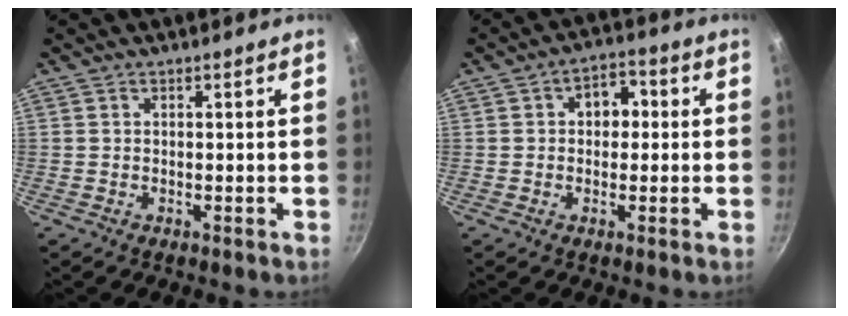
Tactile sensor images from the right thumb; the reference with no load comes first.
{"total": 6.3, "force": [0.8, 4.7, 4.1], "torque": [-0.021, 0.015, 0.005]}